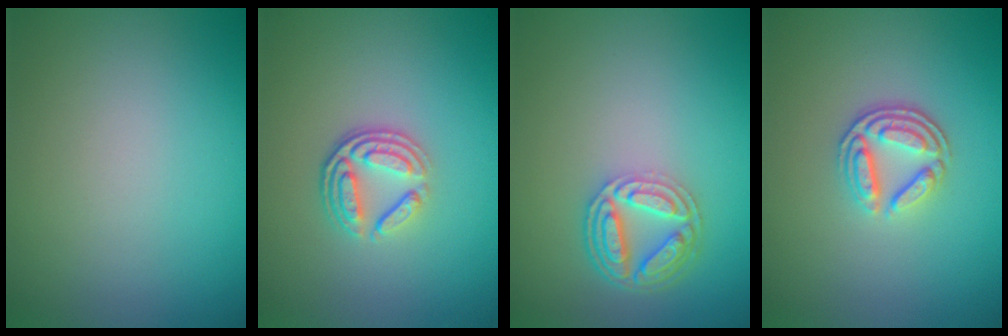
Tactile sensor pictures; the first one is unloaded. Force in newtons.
{"total": 3.8, "press": 2.7, "slide": 2.6}
{"total": 4.6, "press": 3.5, "slide": 3.0}
{"total": 3.4, "press": 2.7, "slide": 2.1}